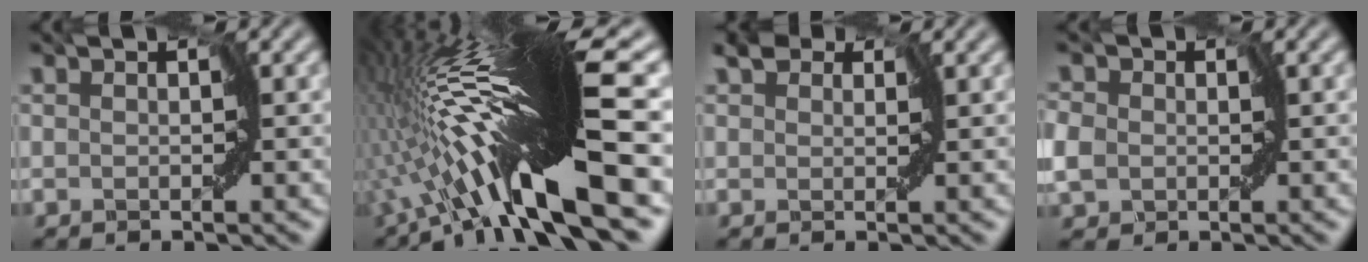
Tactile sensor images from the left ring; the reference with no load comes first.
{"total": 15.9, "force": [-1.9, 2.0, 15.7], "torque": [-0.255, 0.014, -0.035]}
{"total": 2.3, "force": [1.3, 1.7, 0.9], "torque": [-0.003, 0.014, 0.001]}
{"total": 4.1, "force": [-0.3, 3.6, 1.9], "torque": [-0.038, 0.001, -0.025]}